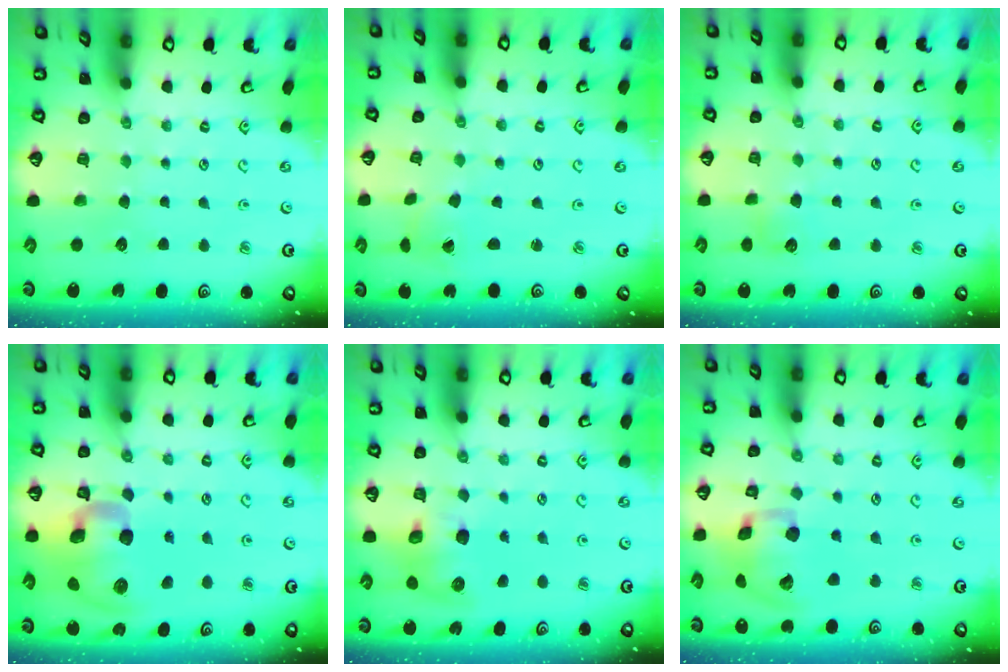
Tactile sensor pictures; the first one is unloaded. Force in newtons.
{"total": 1.2, "press": 1.2, "slide": 0.1}
{"total": 4.2, "press": 4.2, "slide": 0.6}
{"total": 17.1, "press": 16.9, "slide": 2.7}
{"total": 8.9, "press": 8.9, "slide": 1.3}
{"total": 16.3, "press": 16.1, "slide": 2.7}